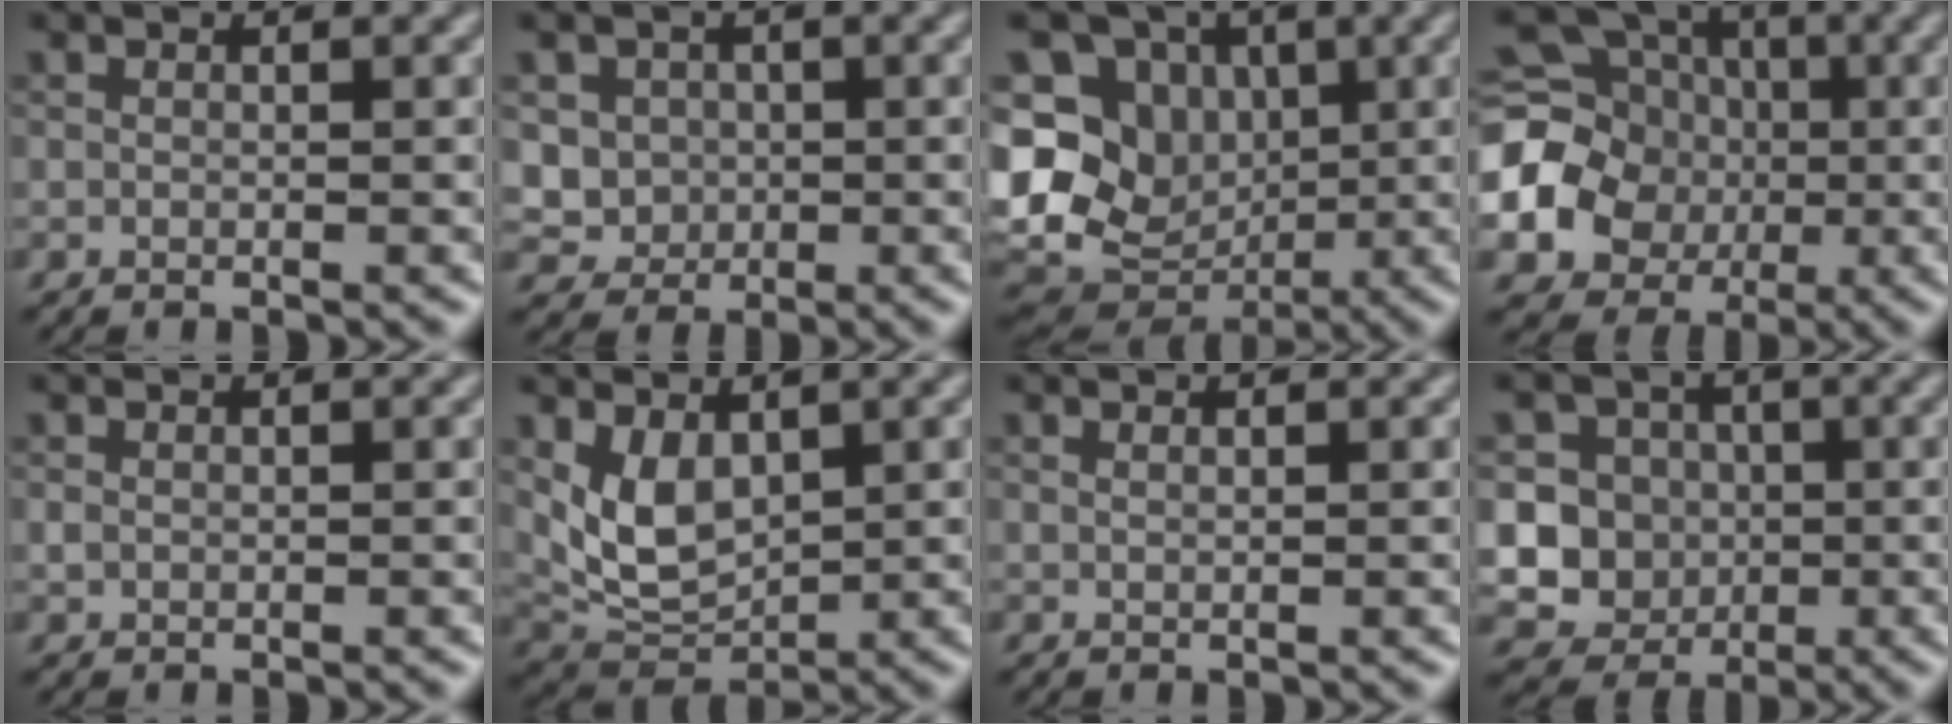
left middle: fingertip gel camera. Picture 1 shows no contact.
{"total": 3.4, "force": [0.7, 3.2, 1.0], "torque": [-0.014, -0.006, 0.021]}
{"total": 15.7, "force": [0.4, 13.8, 7.5], "torque": [-0.183, 0.018, 0.000]}
{"total": 16.0, "force": [-0.5, 14.7, 6.1], "torque": [-0.169, 0.005, -0.030]}
{"total": 0.6, "force": [0.2, 0.5, 0.3], "torque": [-0.007, -0.001, 0.005]}
{"total": 4.5, "force": [1.3, 2.9, 3.2], "torque": [-0.067, -0.009, 0.035]}
{"total": 0.6, "force": [0.5, 0.1, 0.3], "torque": [-0.007, -0.002, 0.008]}
{"total": 9.5, "force": [-0.7, 9.2, 2.3], "torque": [-0.046, 0.020, -0.037]}